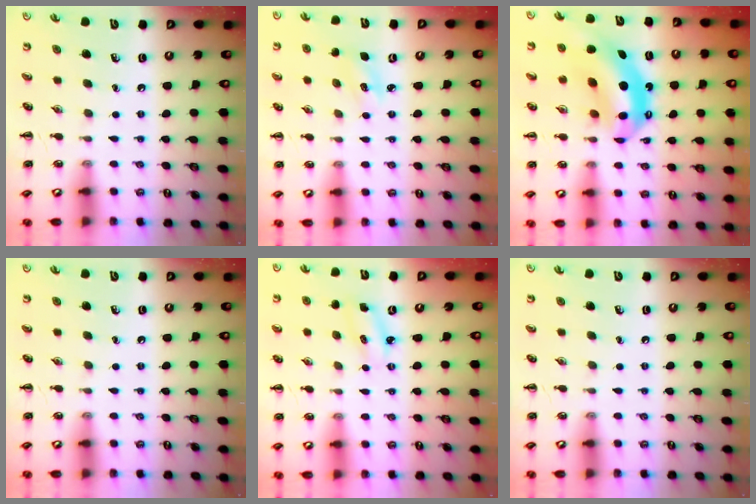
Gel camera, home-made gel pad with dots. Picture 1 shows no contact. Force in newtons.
{"total": 3.5, "press": 3.4, "slide": 1.0}
{"total": 11.0, "press": 10.6, "slide": 2.9}
{"total": 0.0}
{"total": 2.8, "press": 2.8, "slide": 0.6}
{"total": 0.0}